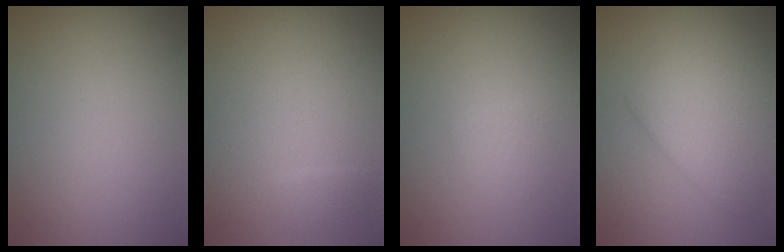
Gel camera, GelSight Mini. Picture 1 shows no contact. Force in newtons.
{"total": 0.6, "press": 0.6, "slide": 0.0}
{"total": 1.1, "press": 1.0, "slide": 0.1}
{"total": 4.1, "press": 4.1, "slide": 0.1}